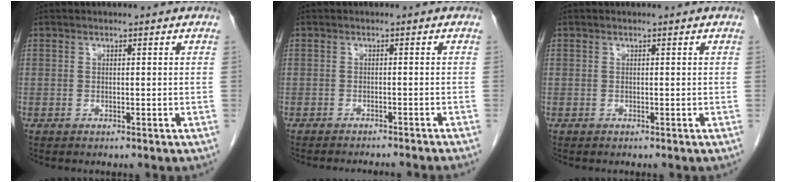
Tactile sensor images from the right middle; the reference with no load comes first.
{"total": 7.9, "force": [-7.3, -0.1, 2.9], "torque": [-0.022, -0.014, -0.087]}
{"total": 0.0}